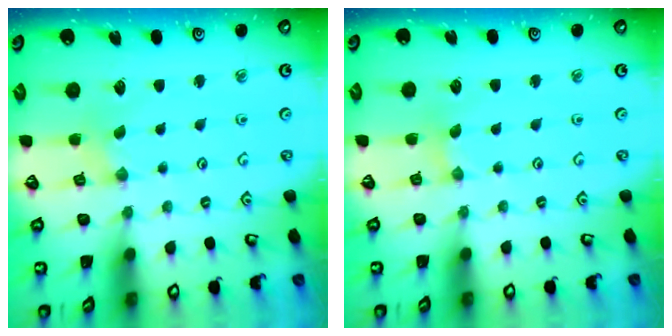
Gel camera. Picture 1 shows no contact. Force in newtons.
{"total": 1.7, "press": 1.7, "slide": 0.3}